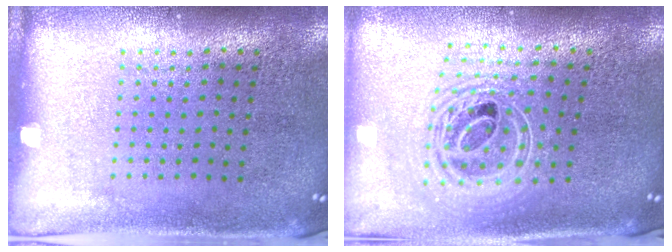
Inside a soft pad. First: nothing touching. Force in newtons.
{"total": 2.3, "press": 1.8, "slide": 1.5}